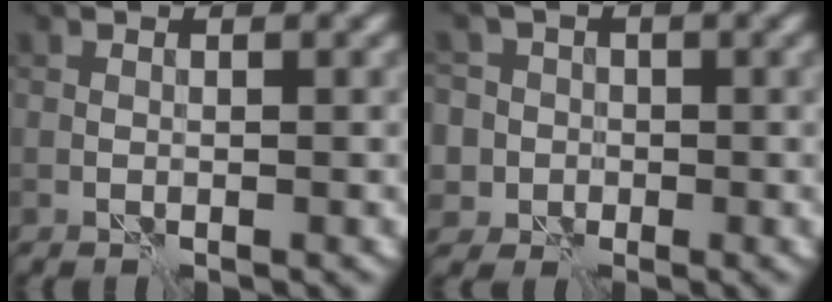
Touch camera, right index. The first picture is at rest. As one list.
[{"total": 6.0, "force": [0.0, 5.7, 1.7], "torque": [-0.025, 0.029, -0.031]}]